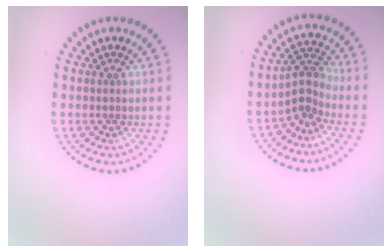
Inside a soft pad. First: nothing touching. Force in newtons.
{"total": 2.5, "press": 1.9, "slide": 1.7}